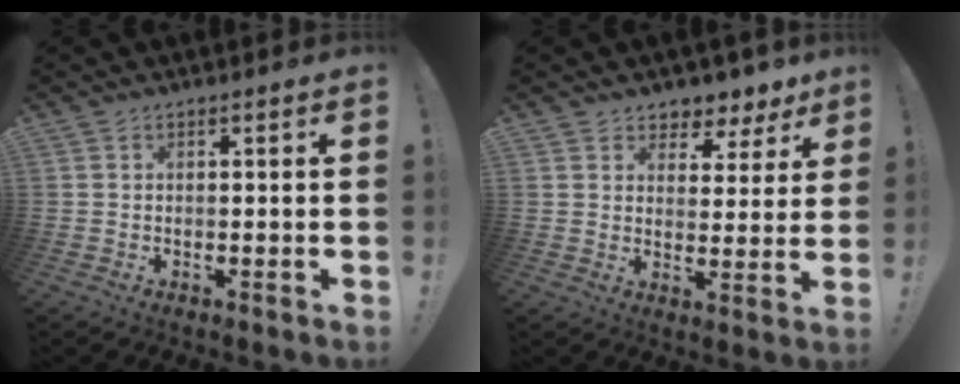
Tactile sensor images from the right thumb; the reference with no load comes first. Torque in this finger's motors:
{"motor_torque": [-0.02, 0.18, 0.12, 0.00, -0.02]}